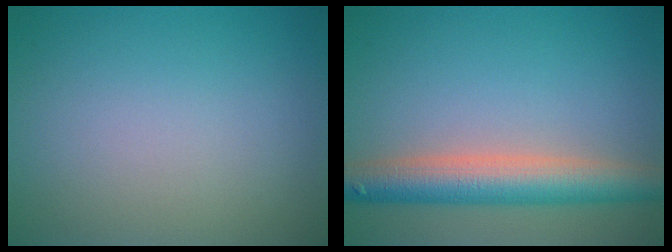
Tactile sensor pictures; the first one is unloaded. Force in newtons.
{"total": 6.1, "press": 6.1, "slide": 0.3}